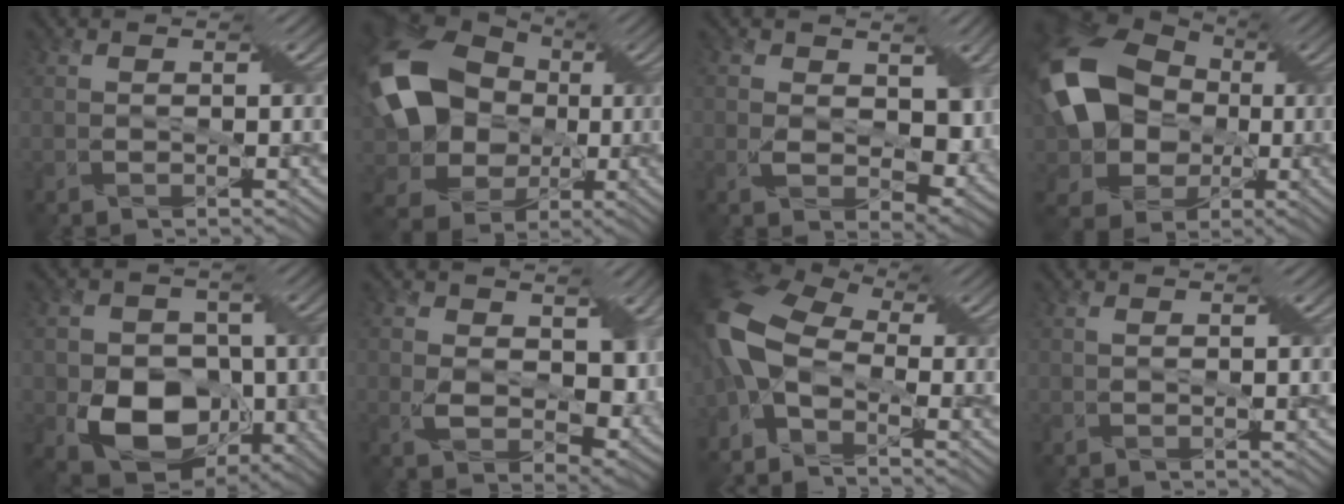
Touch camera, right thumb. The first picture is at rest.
{"total": 19.2, "force": [0.9, 15.3, 11.6], "torque": [-0.276, 0.000, 0.033]}
{"total": 6.8, "force": [0.4, 4.5, 5.1], "torque": [-0.102, -0.014, 0.013]}
{"total": 17.5, "force": [1.1, 13.9, 10.6], "torque": [-0.239, -0.007, 0.025]}
{"total": 11.9, "force": [-3.5, 8.7, 7.4], "torque": [-0.127, -0.032, -0.063]}
{"total": 7.5, "force": [0.3, 4.9, 5.7], "torque": [-0.115, -0.015, 0.010]}
{"total": 10.8, "force": [-2.8, 5.9, 8.6], "torque": [-0.218, -0.002, -0.065]}
{"total": 0.6, "force": [0.2, 0.1, 0.5], "torque": [-0.009, 0.002, 0.002]}